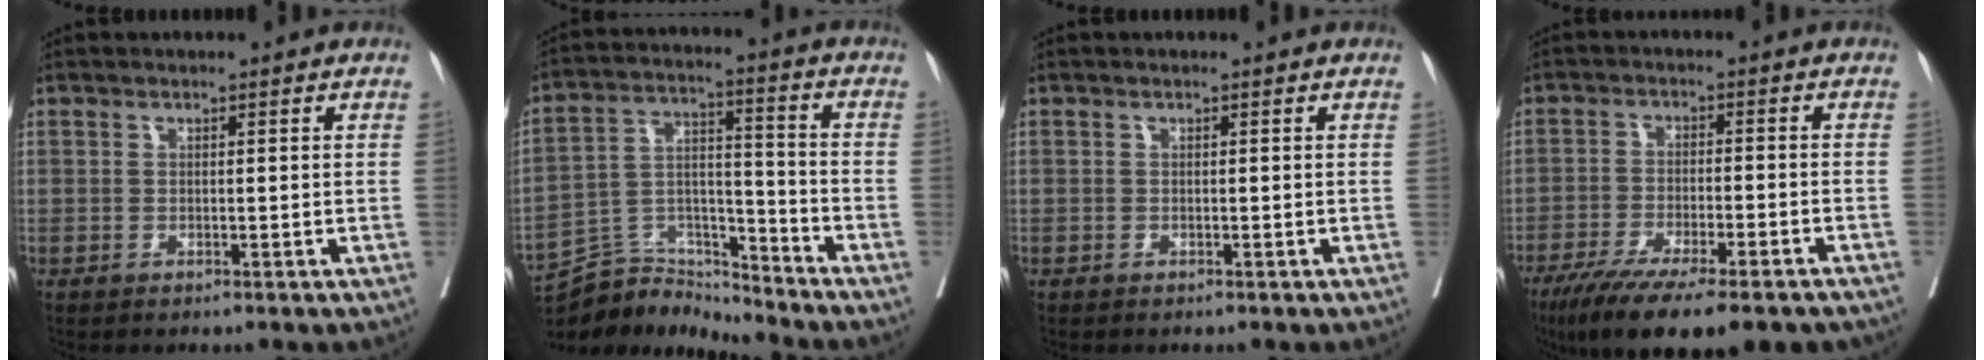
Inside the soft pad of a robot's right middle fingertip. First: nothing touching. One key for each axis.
{"total": 10.4, "fx": -10.4, "fy": 0.5, "fz": 0.0, "tx": 0.005, "ty": 0.043, "tz": -0.195}
{"total": 0.6, "fx": -0.1, "fy": 0.6, "fz": -0.1, "tx": 0.011, "ty": 0.008, "tz": -0.007}
{"total": 17.6, "fx": -13.1, "fy": 3.3, "fz": 11.4, "tx": -0.159, "ty": -0.030, "tz": -0.199}